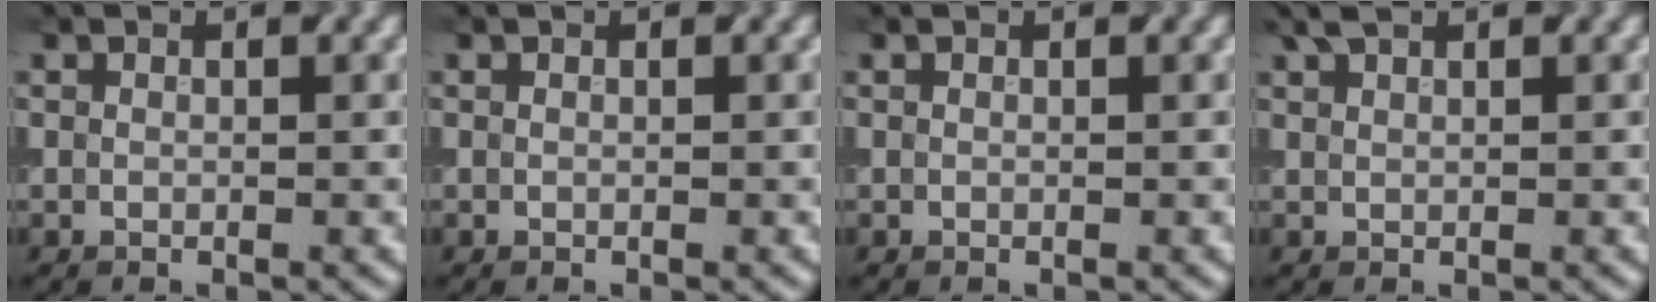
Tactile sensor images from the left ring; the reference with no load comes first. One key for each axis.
{"total": 0.0}
{"total": 0.0}
{"total": 2.0, "fx": 1.4, "fy": 0.9, "fz": 1.1, "tx": -0.027, "ty": 0.013, "tz": 0.030}